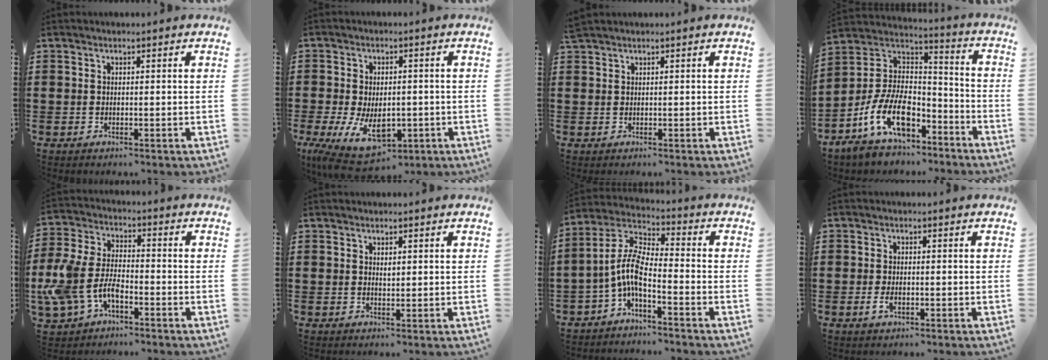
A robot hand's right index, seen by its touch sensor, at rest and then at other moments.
{"total": 9.5, "force": [-3.3, 5.3, 7.2], "torque": [-0.139, -0.003, -0.056]}
{"total": 0.7, "force": [0.6, 0.1, 0.2], "torque": [-0.007, 0.000, 0.012]}
{"total": 13.0, "force": [-6.8, 7.0, 8.6], "torque": [-0.190, 0.016, -0.129]}
{"total": 8.2, "force": [-4.0, 4.2, 5.7], "torque": [-0.163, -0.009, -0.088]}
{"total": 0.9, "force": [0.4, 0.4, 0.7], "torque": [-0.005, 0.000, 0.004]}
{"total": 6.8, "force": [-2.7, 1.9, 5.9], "torque": [-0.151, -0.024, -0.065]}
{"total": 1.7, "force": [-0.7, 0.9, 1.2], "torque": [-0.024, -0.002, -0.011]}